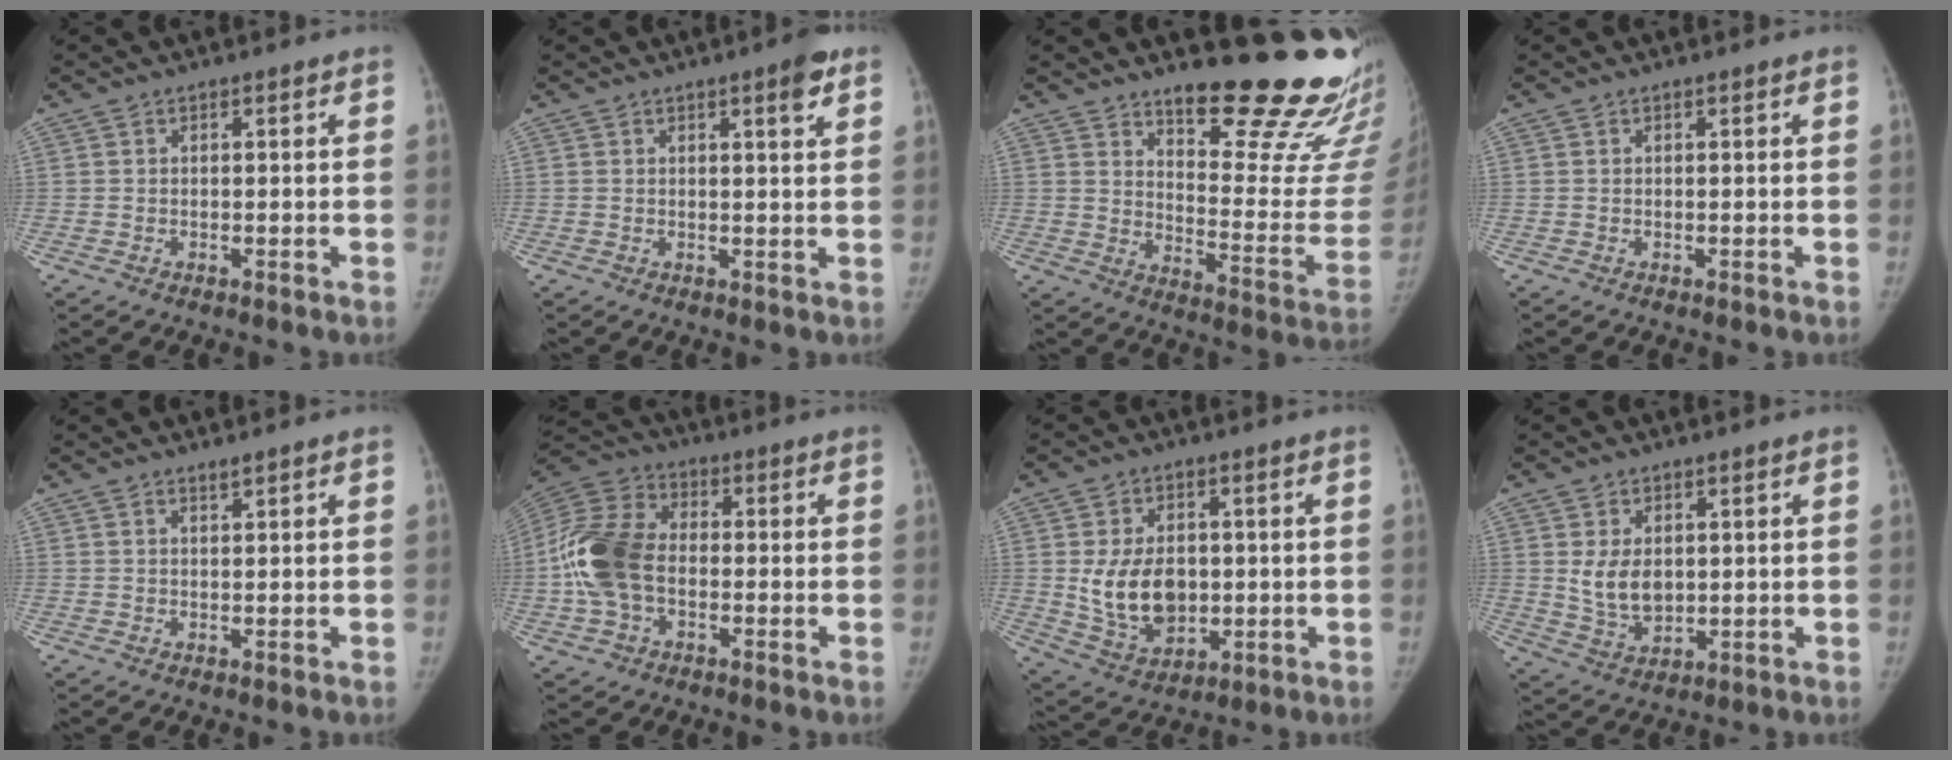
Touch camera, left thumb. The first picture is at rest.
{"total": 3.6, "force": [2.0, 0.7, 2.9], "torque": [-0.034, -0.009, 0.024]}
{"total": 22.6, "force": [18.2, 6.0, 11.9], "torque": [-0.113, -0.170, 0.239]}
{"total": 0.0}
{"total": 0.9, "force": [0.8, 0.1, 0.3], "torque": [-0.004, -0.008, 0.015]}
{"total": 14.9, "force": [-1.7, 10.0, 10.9], "torque": [-0.225, 0.032, -0.037]}
{"total": 12.3, "force": [0.2, 8.7, 8.6], "torque": [-0.121, -0.012, 0.020]}
{"total": 7.2, "force": [1.3, 4.9, 5.1], "torque": [-0.070, -0.018, 0.037]}